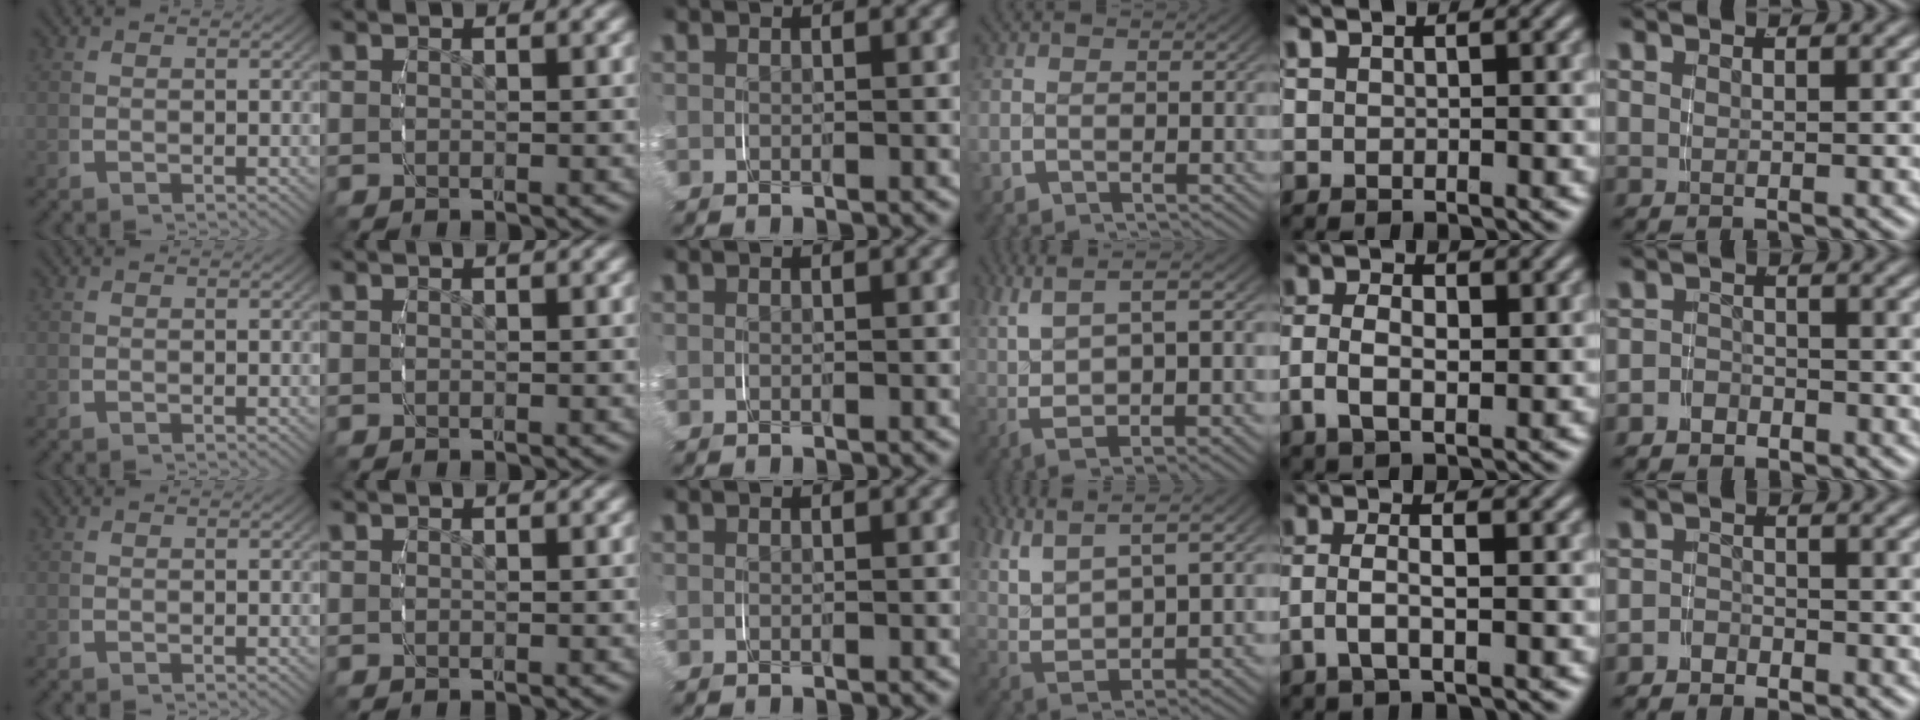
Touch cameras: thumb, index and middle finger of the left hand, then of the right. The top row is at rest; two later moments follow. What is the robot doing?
{"motion": "grasp_and_lifting", "object": "jacket"}